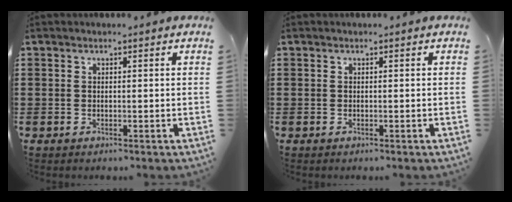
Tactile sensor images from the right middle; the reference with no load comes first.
{"total": 0.0}